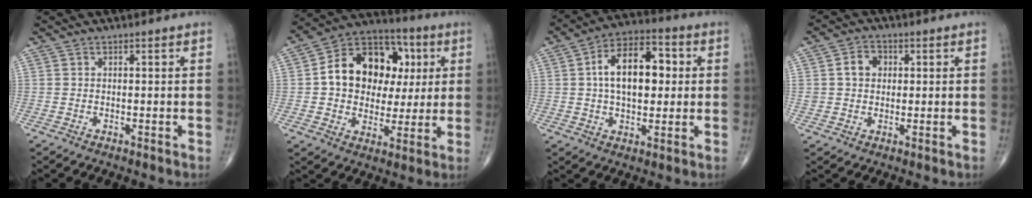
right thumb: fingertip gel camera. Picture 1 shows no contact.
{"total": 18.3, "force": [3.0, 13.9, 11.6], "torque": [-0.140, 0.020, 0.045]}
{"total": 14.2, "force": [1.9, 8.2, 11.5], "torque": [-0.163, 0.020, 0.022]}
{"total": 5.0, "force": [1.0, 4.2, 2.7], "torque": [-0.030, 0.006, 0.014]}